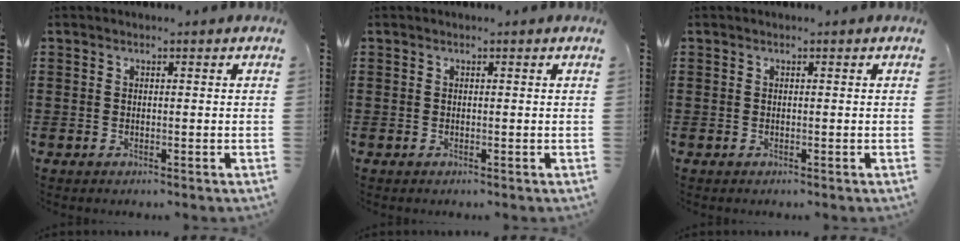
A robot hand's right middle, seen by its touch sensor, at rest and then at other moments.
{"total": 0.0}
{"total": 0.0}